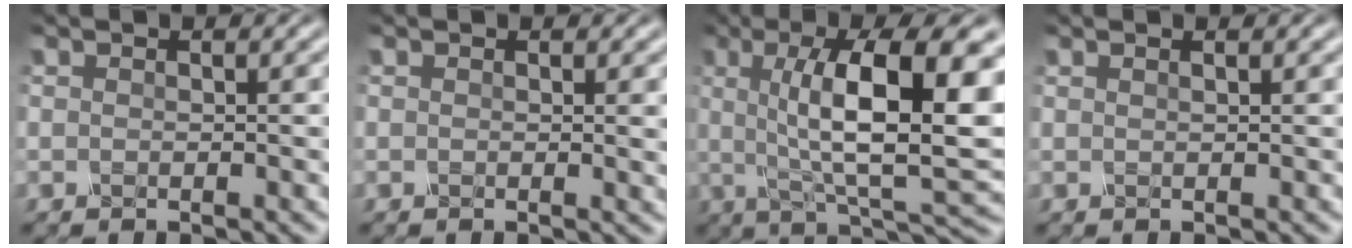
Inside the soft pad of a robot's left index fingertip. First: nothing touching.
{"total": 1.3, "force": [0.3, 0.4, 1.2], "torque": [-0.010, 0.003, 0.007]}
{"total": 12.3, "force": [1.7, 3.2, 11.8], "torque": [-0.166, 0.006, 0.032]}
{"total": 1.4, "force": [0.9, 0.7, 0.8], "torque": [0.007, 0.005, -0.011]}